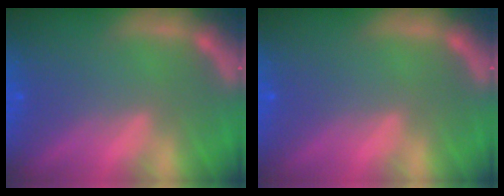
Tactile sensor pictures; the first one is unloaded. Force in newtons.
{"total": 0.0}